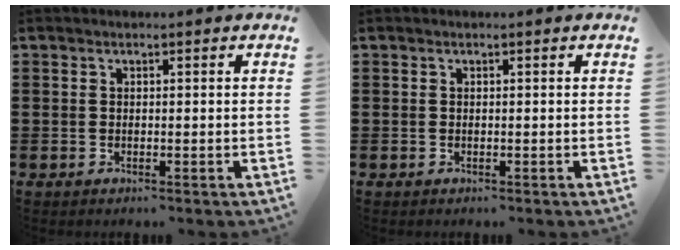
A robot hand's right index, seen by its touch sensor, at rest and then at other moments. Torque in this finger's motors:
{"motor_torque": [-0.04, 0.43, 0.00, -0.01]}